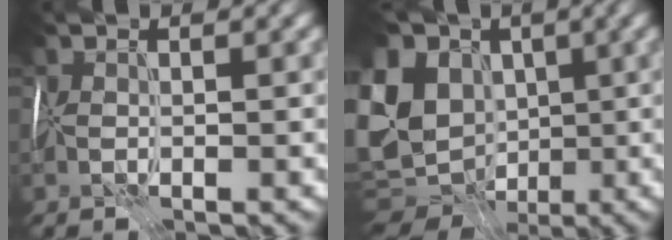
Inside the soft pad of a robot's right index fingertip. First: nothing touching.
{"total": 16.4, "force": [-0.9, 13.7, 9.0], "torque": [-0.221, 0.010, -0.028]}